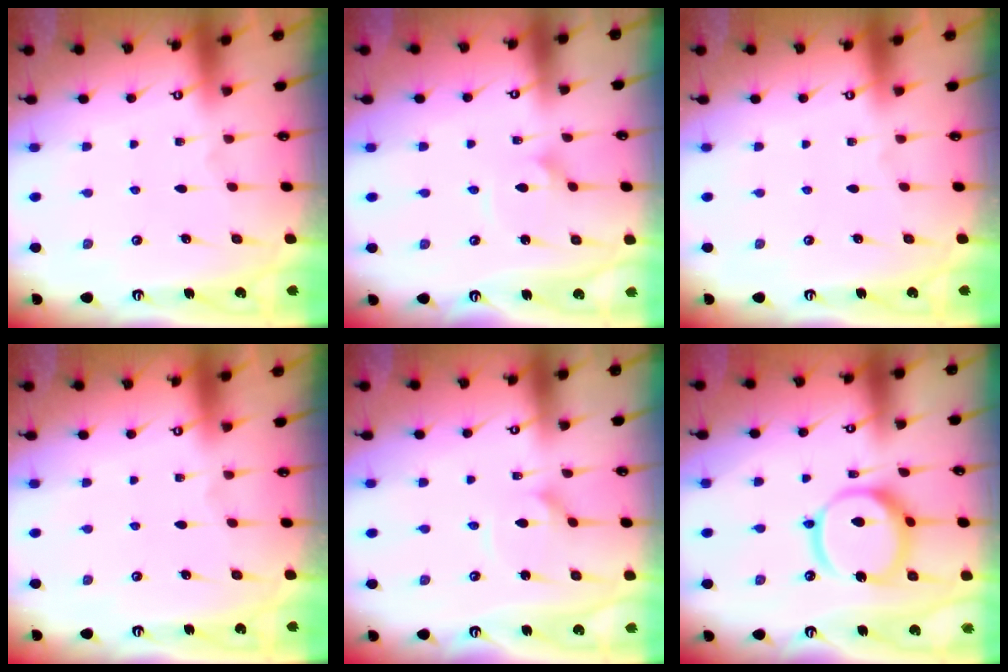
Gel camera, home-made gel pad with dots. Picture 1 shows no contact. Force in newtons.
{"total": 2.0, "press": 2.0, "slide": 0.1}
{"total": 0.0}
{"total": 0.0}
{"total": 2.0, "press": 2.0, "slide": 0.3}
{"total": 13.7, "press": 13.6, "slide": 1.5}